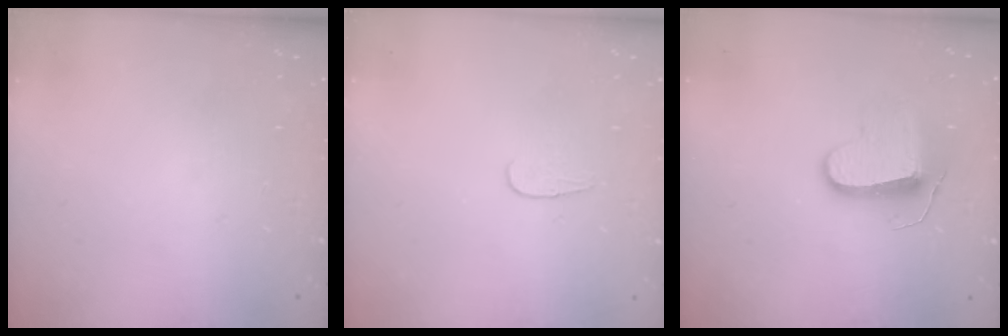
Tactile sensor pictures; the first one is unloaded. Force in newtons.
{"total": 3.8, "press": 3.8, "slide": 0.4}
{"total": 9.7, "press": 9.7, "slide": 0.4}